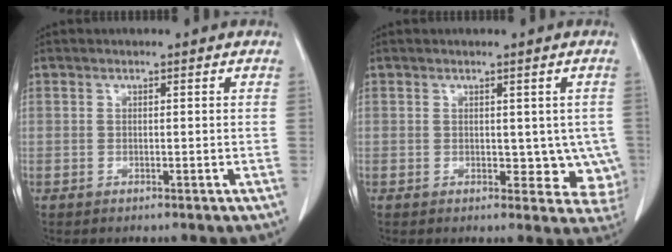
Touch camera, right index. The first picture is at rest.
{"total": 5.6, "force": [0.0, 3.9, 4.1], "torque": [-0.019, -0.001, 0.007]}